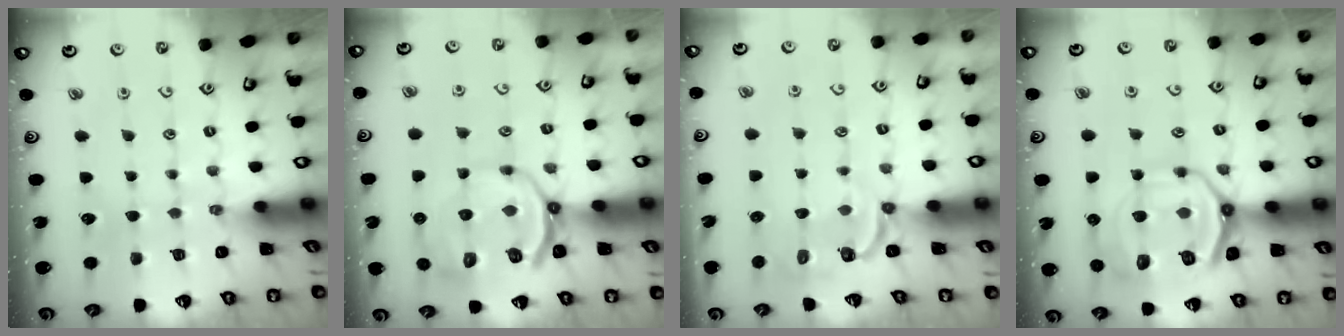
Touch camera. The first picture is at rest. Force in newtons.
{"total": 11.4, "press": 11.0, "slide": 2.7}
{"total": 4.2, "press": 3.2, "slide": 2.7}
{"total": 16.0, "press": 15.9, "slide": 2.0}